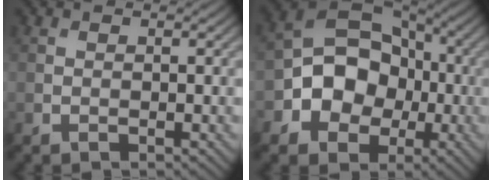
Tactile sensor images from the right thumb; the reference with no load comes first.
{"total": 10.4, "force": [-2.3, 8.2, 5.9], "torque": [-0.098, -0.001, -0.063]}